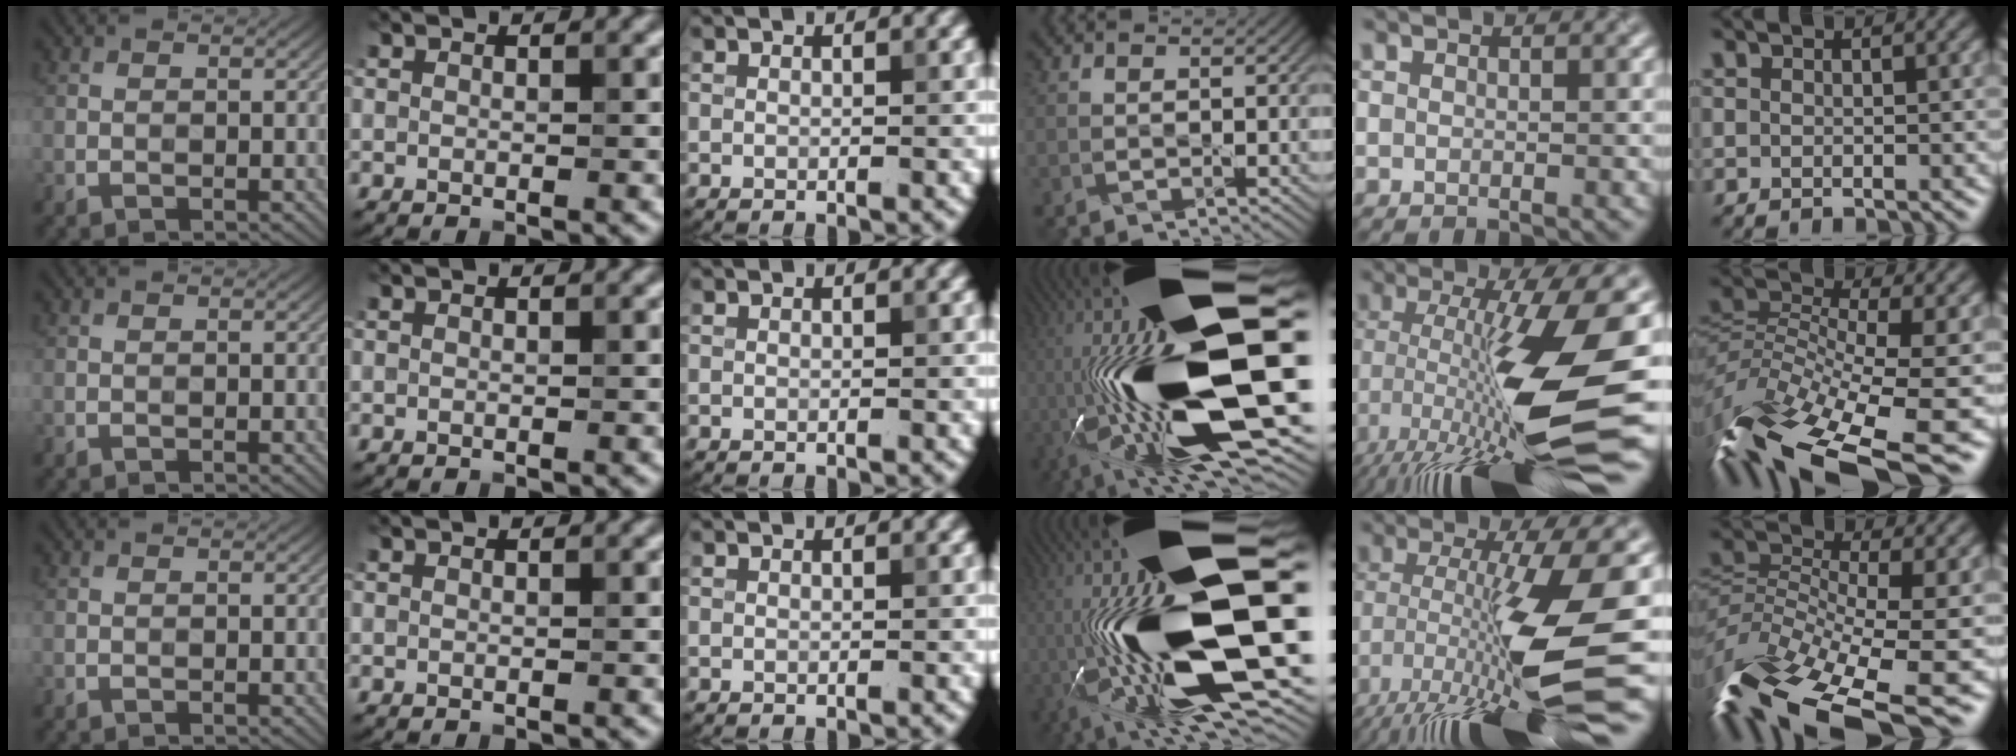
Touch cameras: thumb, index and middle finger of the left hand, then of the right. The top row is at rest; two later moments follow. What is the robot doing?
{"motion": "shake", "object": "medicine bottle"}